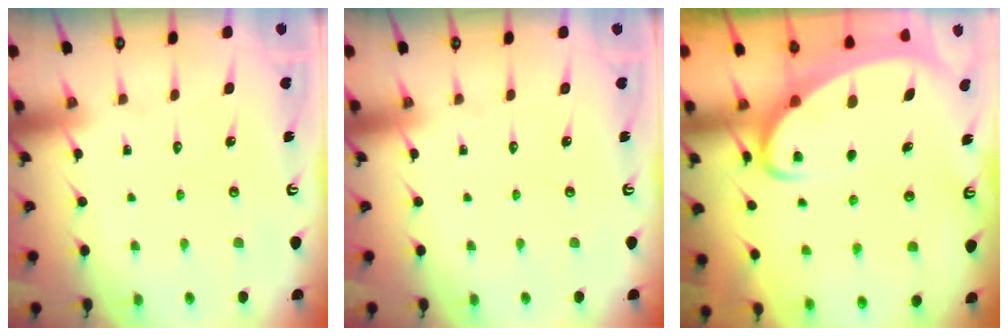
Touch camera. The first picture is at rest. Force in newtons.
{"total": 0.0}
{"total": 3.7, "press": 3.7, "slide": 0.5}